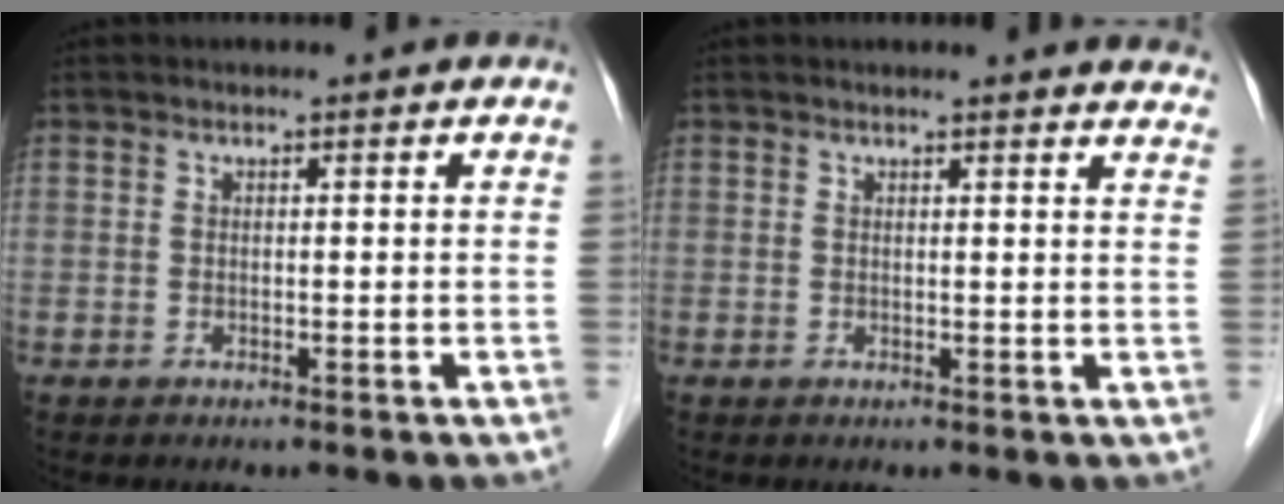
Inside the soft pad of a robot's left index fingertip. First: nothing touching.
{"total": 9.5, "force": [9.3, 1.0, 2.0], "torque": [0.003, -0.019, 0.072]}